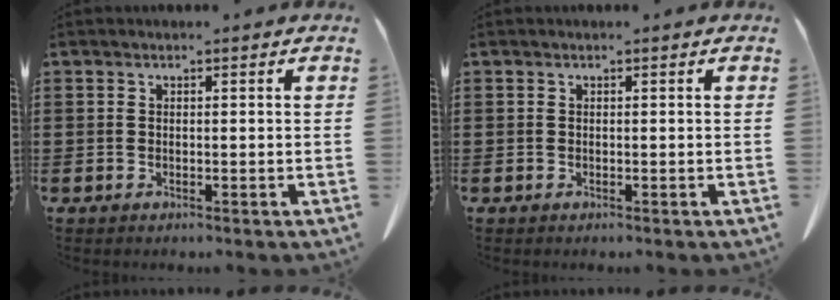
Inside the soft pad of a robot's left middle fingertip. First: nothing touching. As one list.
[{"total": 0.0}]